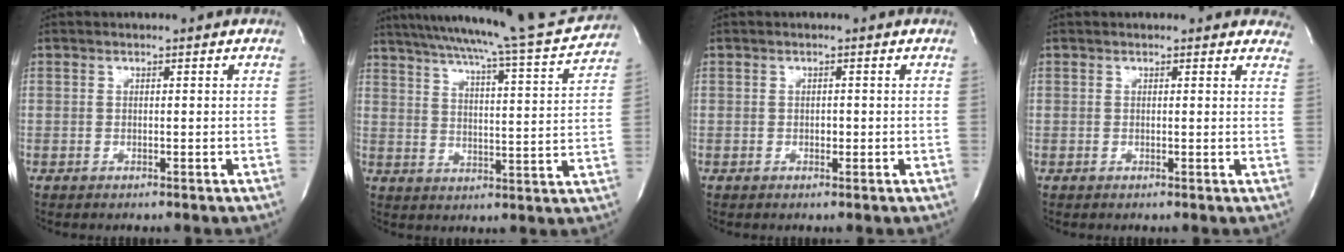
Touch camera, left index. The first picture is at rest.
{"total": 20.7, "force": [18.8, -0.2, 8.7], "torque": [-0.143, -0.046, 0.248]}
{"total": 1.1, "force": [-1.0, 0.5, 0.4], "torque": [-0.005, -0.010, -0.017]}
{"total": 7.1, "force": [6.4, 2.7, 1.3], "torque": [0.013, 0.008, 0.044]}